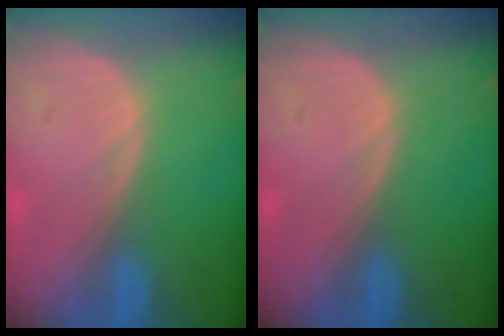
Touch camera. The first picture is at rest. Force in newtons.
{"total": 0.0}